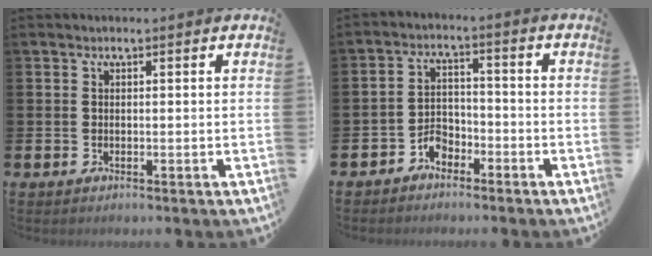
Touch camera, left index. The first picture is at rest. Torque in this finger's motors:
{"motor_torque": [0.19, 0.13, 0.03, 0.04]}